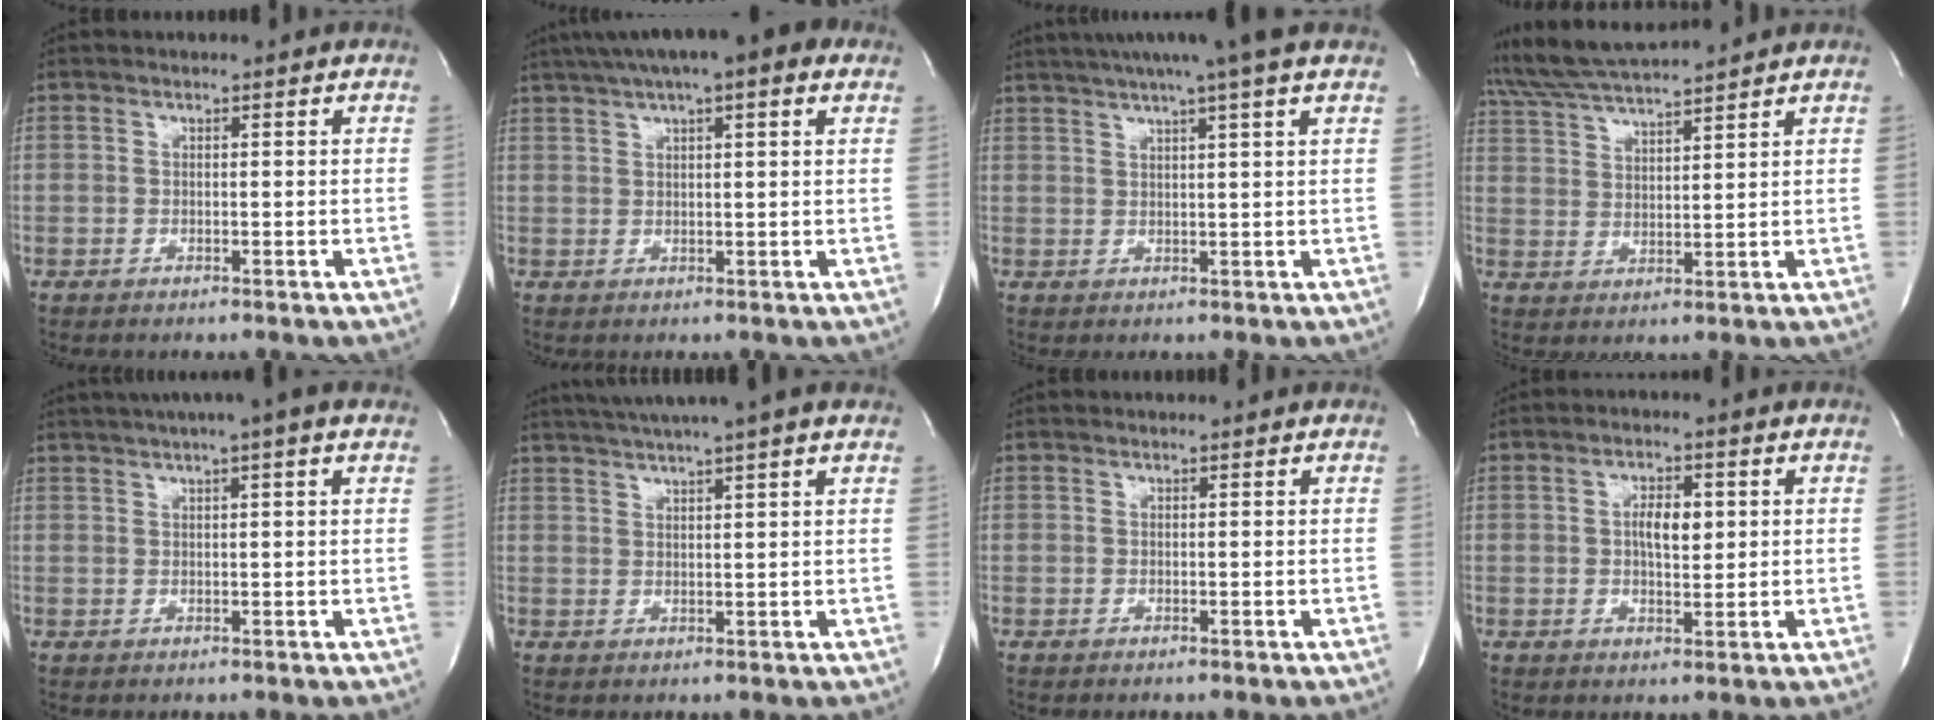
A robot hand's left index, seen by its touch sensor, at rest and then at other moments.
{"total": 12.0, "force": [7.7, 2.3, 8.9], "torque": [-0.149, 0.038, 0.109]}
{"total": 10.6, "force": [8.3, -1.1, 6.5], "torque": [-0.113, 0.018, 0.102]}
{"total": 9.3, "force": [8.7, -0.6, 3.3], "torque": [-0.070, 0.019, 0.164]}
{"total": 7.3, "force": [5.0, 0.0, 5.4], "torque": [-0.089, 0.027, 0.067]}
{"total": 9.1, "force": [7.3, -1.0, 5.3], "torque": [-0.095, 0.025, 0.097]}
{"total": 0.0}
{"total": 4.4, "force": [0.7, 1.8, 4.0], "torque": [-0.066, 0.003, 0.011]}